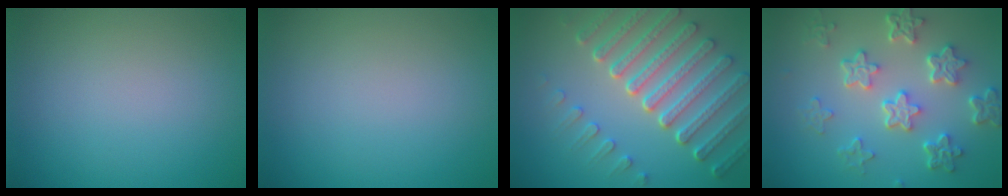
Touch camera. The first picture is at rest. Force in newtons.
{"total": 0.0}
{"total": 7.4, "press": 5.5, "slide": 4.9}
{"total": 5.7, "press": 4.3, "slide": 3.7}